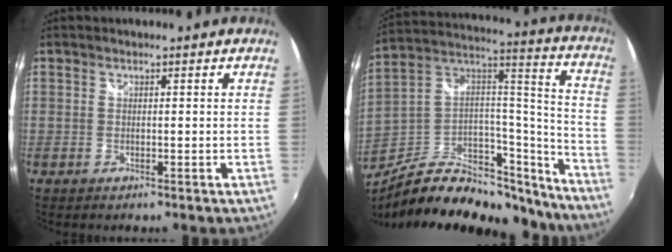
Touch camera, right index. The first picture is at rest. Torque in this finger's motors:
{"motor_torque": [0.66, -1.22, -0.05, -0.07]}